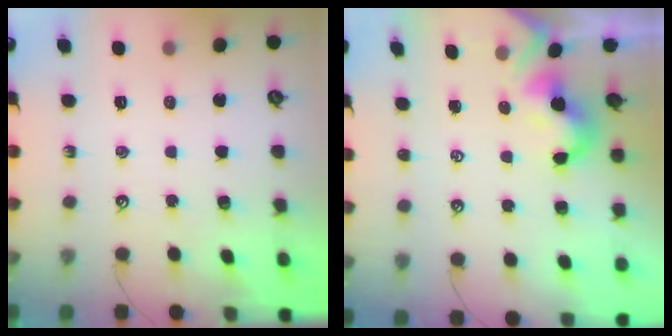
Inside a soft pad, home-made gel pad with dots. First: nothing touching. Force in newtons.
{"total": 2.1, "press": 2.1, "slide": 0.4}